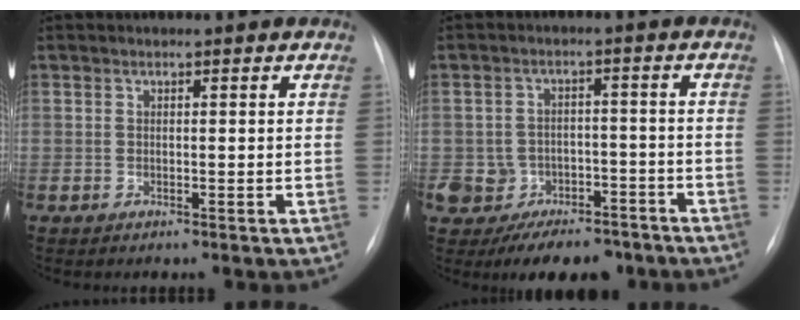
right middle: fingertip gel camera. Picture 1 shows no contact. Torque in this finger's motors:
{"motor_torque": [1.09, -1.05, 0.60, 0.11]}